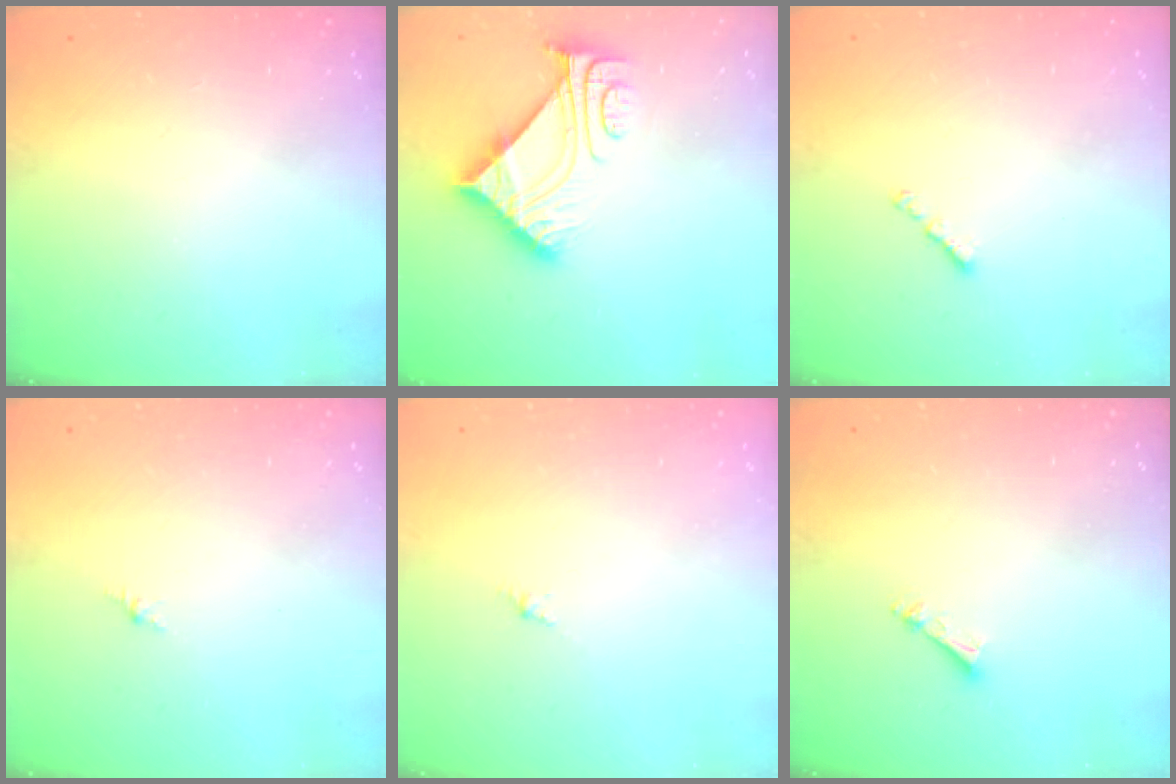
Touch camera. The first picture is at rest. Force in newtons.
{"total": 7.5, "press": 7.5, "slide": 0.5}
{"total": 1.1, "press": 1.0, "slide": 0.4}
{"total": 0.0}
{"total": 1.1, "press": 1.0, "slide": 0.5}
{"total": 3.7, "press": 3.7, "slide": 0.3}